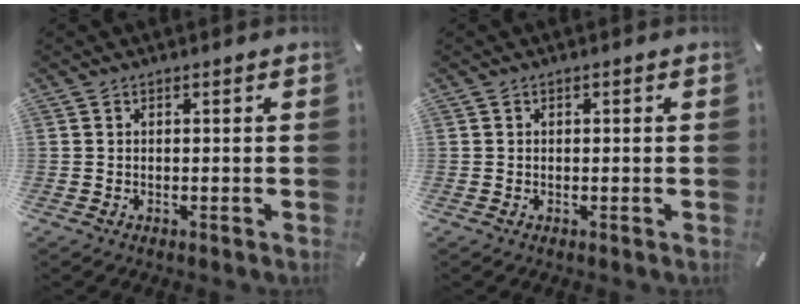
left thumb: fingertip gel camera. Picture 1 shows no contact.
{"total": 0.0}